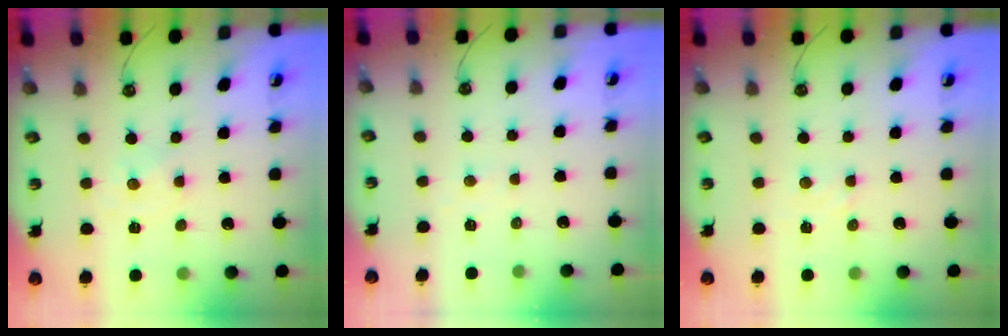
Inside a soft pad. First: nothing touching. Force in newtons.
{"total": 3.7, "press": 3.7, "slide": 0.5}
{"total": 1.5, "press": 1.4, "slide": 0.3}